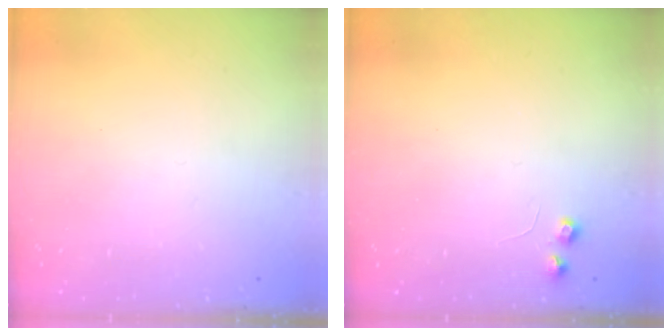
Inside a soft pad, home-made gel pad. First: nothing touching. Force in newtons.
{"total": 4.6, "press": 4.6, "slide": 0.7}